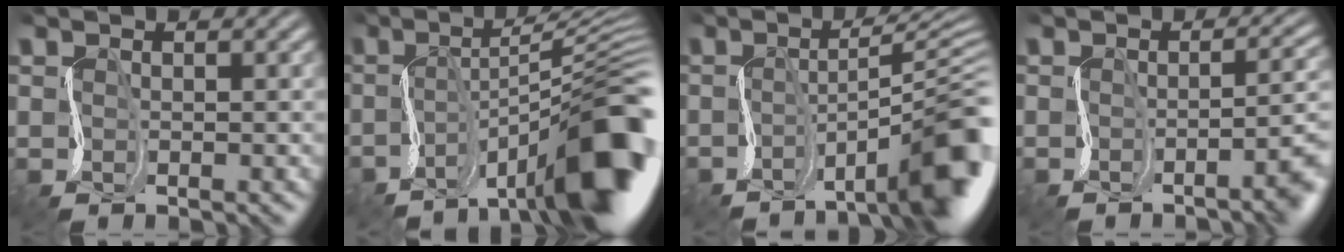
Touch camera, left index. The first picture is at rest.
{"total": 12.0, "force": [-4.6, 2.8, 10.8], "torque": [-0.144, 0.005, -0.081]}
{"total": 9.7, "force": [-3.3, 2.0, 8.9], "torque": [-0.103, 0.007, -0.055]}
{"total": 5.2, "force": [-1.5, 1.4, 4.8], "torque": [-0.034, -0.007, -0.024]}